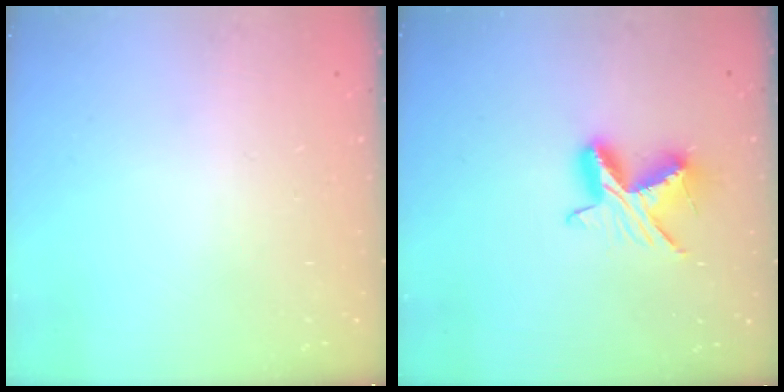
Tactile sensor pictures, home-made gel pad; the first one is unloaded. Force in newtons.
{"total": 10.5, "press": 10.5, "slide": 0.1}